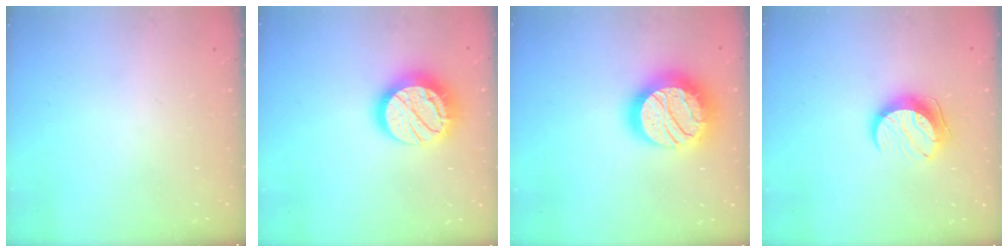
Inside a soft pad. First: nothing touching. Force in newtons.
{"total": 17.9, "press": 17.9, "slide": 1.0}
{"total": 25.5, "press": 25.4, "slide": 2.1}
{"total": 10.1, "press": 10.1, "slide": 0.5}